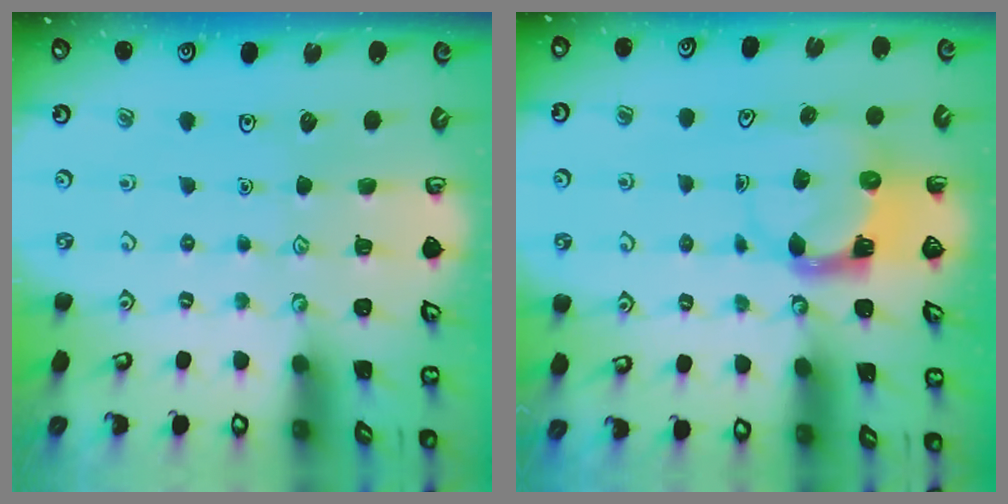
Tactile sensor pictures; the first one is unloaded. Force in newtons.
{"total": 3.9, "press": 3.9, "slide": 0.7}